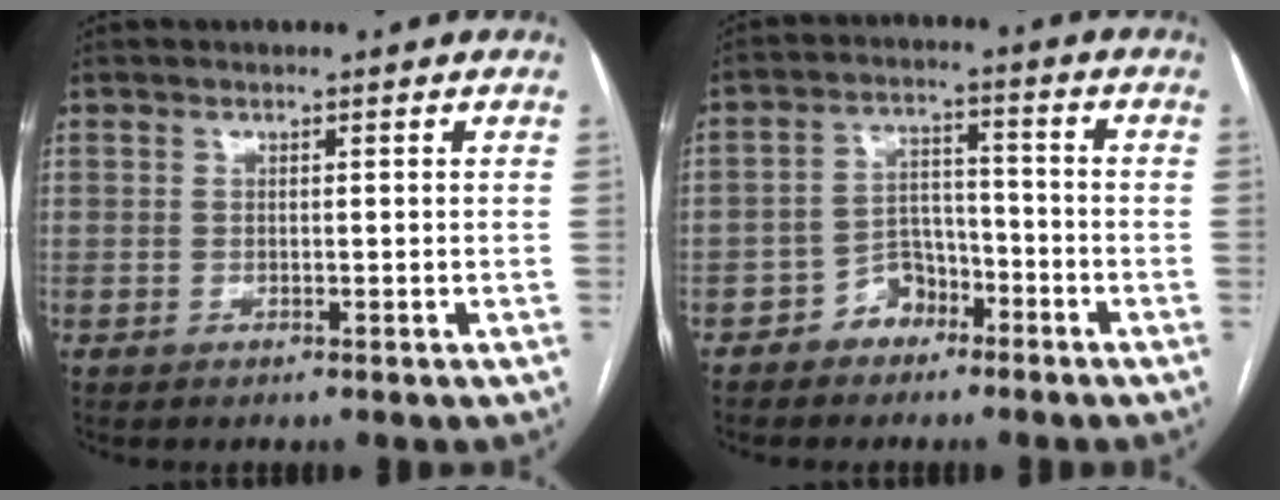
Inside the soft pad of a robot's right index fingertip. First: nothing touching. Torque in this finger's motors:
{"motor_torque": [-0.08, -0.13, -0.30, -0.11]}